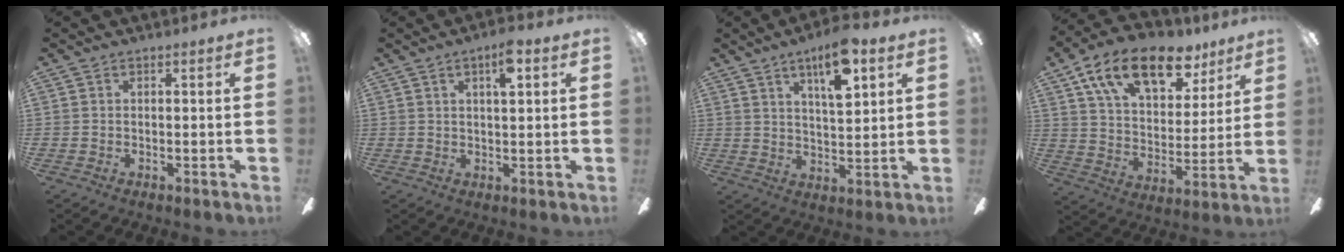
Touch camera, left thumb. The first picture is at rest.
{"total": 5.2, "force": [2.7, 1.4, 4.2], "torque": [-0.067, -0.003, 0.040]}
{"total": 10.9, "force": [6.4, 3.4, 8.1], "torque": [-0.127, -0.022, 0.105]}
{"total": 19.0, "force": [11.7, 9.8, 11.4], "torque": [-0.185, -0.053, 0.200]}